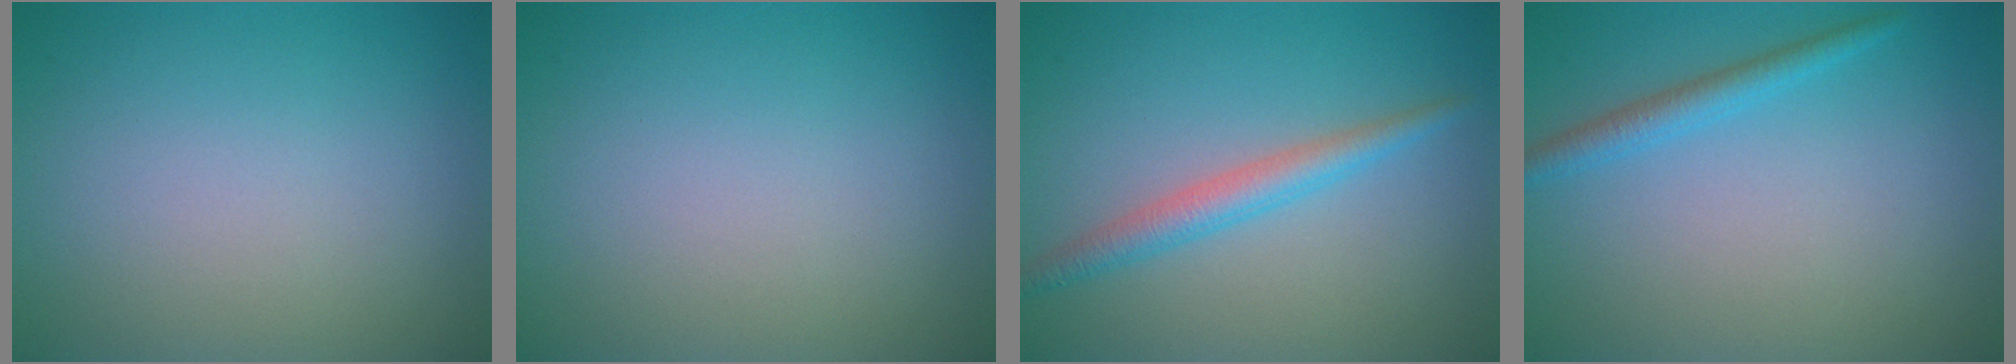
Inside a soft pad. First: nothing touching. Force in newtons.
{"total": 0.0}
{"total": 2.6, "press": 2.6, "slide": 0.0}
{"total": 2.0, "press": 2.0, "slide": 0.1}